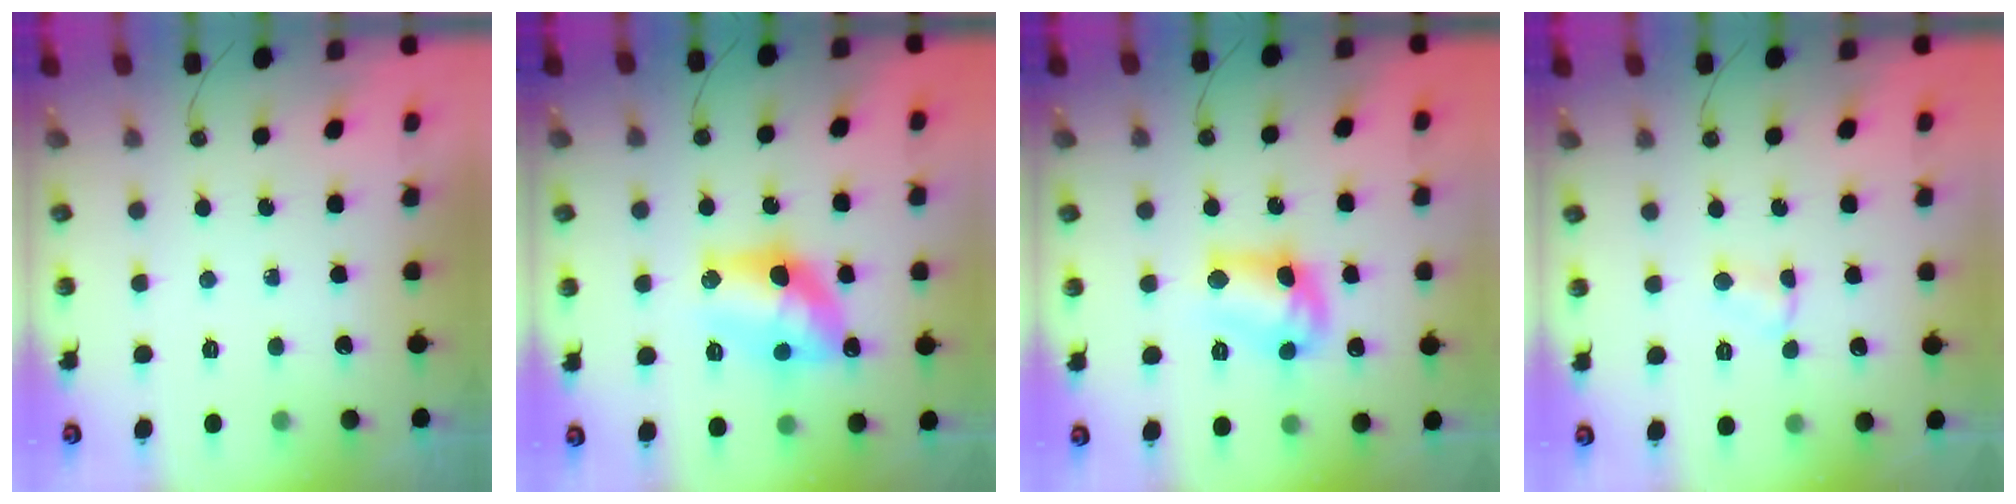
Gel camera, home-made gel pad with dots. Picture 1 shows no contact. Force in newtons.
{"total": 13.3, "press": 13.3, "slide": 0.6}
{"total": 11.8, "press": 11.8, "slide": 0.7}
{"total": 3.6, "press": 3.5, "slide": 0.3}